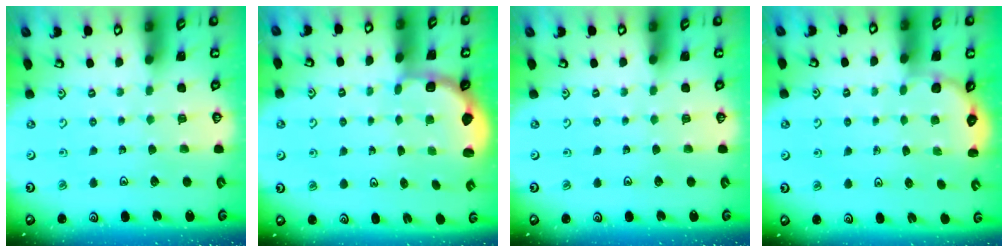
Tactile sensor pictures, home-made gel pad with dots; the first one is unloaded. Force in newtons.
{"total": 2.7, "press": 2.1, "slide": 1.7}
{"total": 0.0}
{"total": 3.0, "press": 2.6, "slide": 1.4}